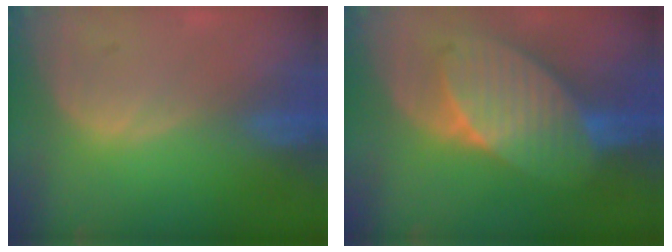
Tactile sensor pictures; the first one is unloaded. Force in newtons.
{"total": 9.2, "press": 9.2, "slide": 0.4}